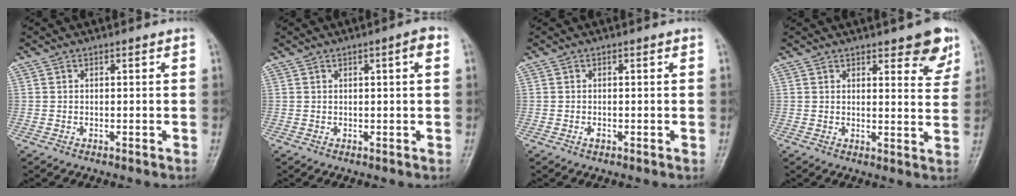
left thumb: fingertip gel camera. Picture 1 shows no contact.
{"total": 2.6, "force": [0.8, 0.3, 2.4], "torque": [-0.036, 0.004, 0.011]}
{"total": 0.7, "force": [-0.3, 0.4, 0.5], "torque": [-0.008, -0.001, -0.005]}
{"total": 7.6, "force": [4.9, 2.6, 5.2], "torque": [-0.035, -0.027, 0.059]}